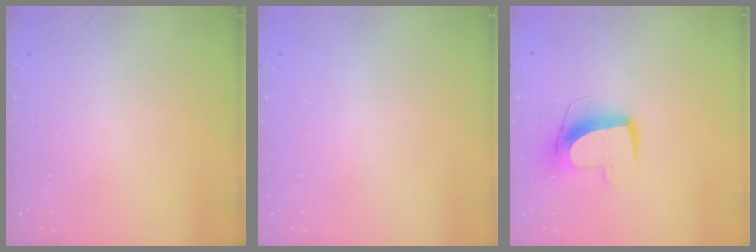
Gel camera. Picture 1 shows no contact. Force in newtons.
{"total": 0.0}
{"total": 11.8, "press": 11.7, "slide": 1.1}